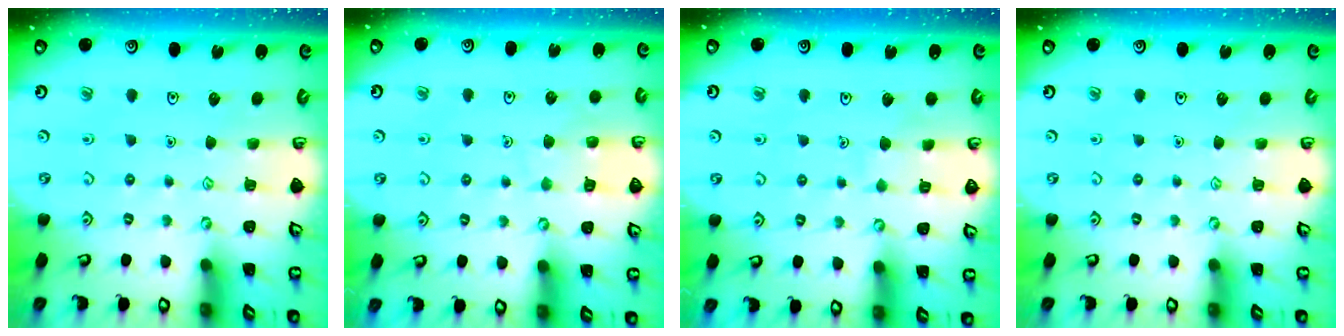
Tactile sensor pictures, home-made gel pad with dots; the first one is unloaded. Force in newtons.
{"total": 6.1, "press": 6.1, "slide": 0.4}
{"total": 3.9, "press": 3.9, "slide": 0.2}
{"total": 0.0}